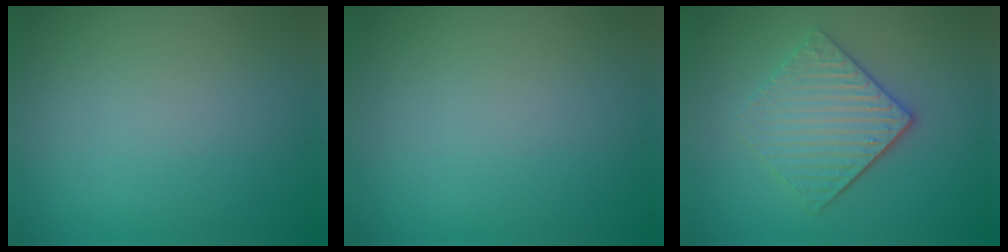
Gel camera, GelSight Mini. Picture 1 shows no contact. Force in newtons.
{"total": 0.0}
{"total": 4.1, "press": 3.4, "slide": 2.3}